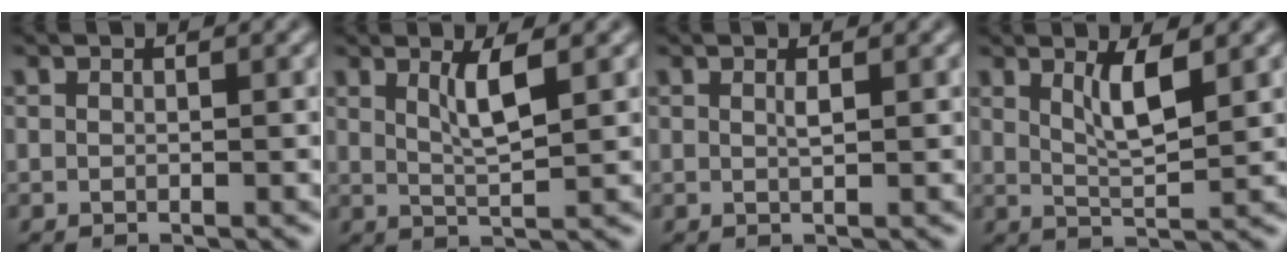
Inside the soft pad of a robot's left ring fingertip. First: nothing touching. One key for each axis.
{"total": 2.9, "fx": 1.2, "fy": 0.6, "fz": 2.6, "tx": -0.045, "ty": -0.005, "tz": 0.025}
{"total": 0.7, "fx": 0.3, "fy": 0.0, "fz": 0.6, "tx": -0.011, "ty": 0.001, "tz": 0.005}
{"total": 3.3, "fx": 1.5, "fy": 0.8, "fz": 2.8, "tx": -0.050, "ty": -0.007, "tz": 0.030}